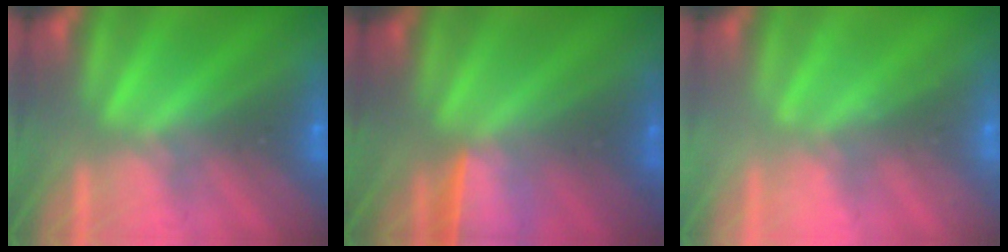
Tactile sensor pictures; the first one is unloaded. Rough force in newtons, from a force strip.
{"total": 1.6}
{"total": 2.1}